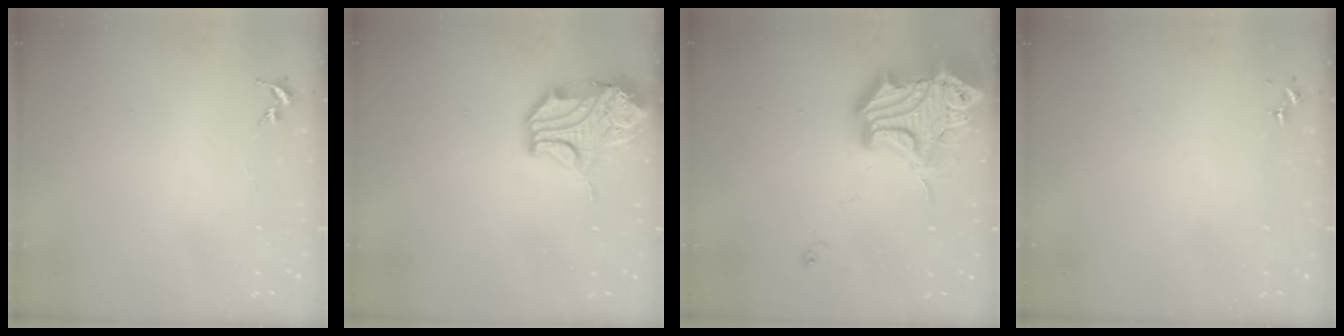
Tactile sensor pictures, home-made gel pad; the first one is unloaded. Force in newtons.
{"total": 14.1, "press": 13.9, "slide": 2.1}
{"total": 26.3, "press": 26.1, "slide": 3.2}
{"total": 0.0}